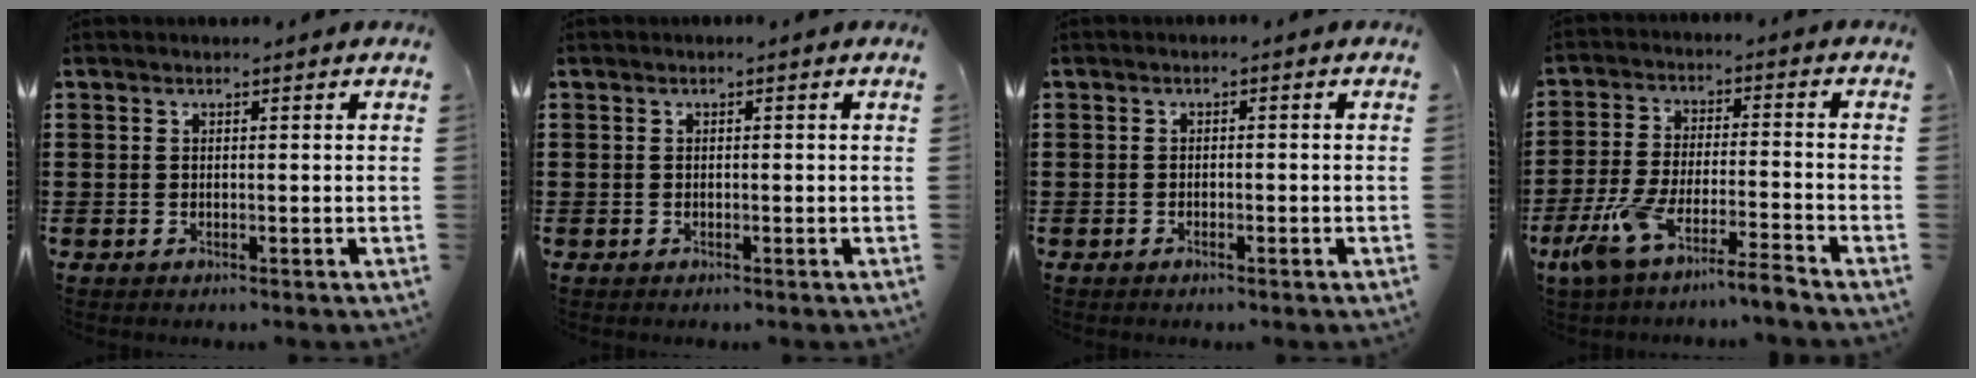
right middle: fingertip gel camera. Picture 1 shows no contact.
{"total": 0.0}
{"total": 0.6, "force": [-0.4, 0.1, 0.5], "torque": [-0.011, -0.003, -0.007]}
{"total": 7.5, "force": [-6.3, -0.2, 4.0], "torque": [-0.096, -0.016, -0.125]}